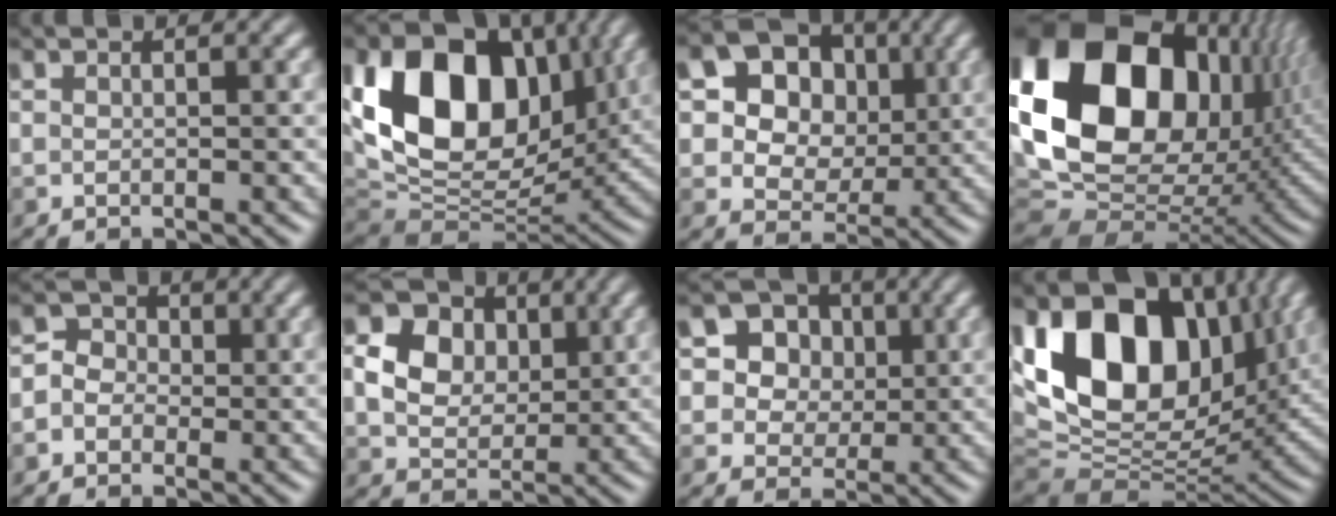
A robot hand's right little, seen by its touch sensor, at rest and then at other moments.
{"total": 15.0, "force": [4.3, 9.7, 10.6], "torque": [-0.178, 0.017, 0.071]}
{"total": 13.2, "force": [4.8, 10.4, 6.6], "torque": [-0.125, 0.031, 0.081]}
{"total": 20.8, "force": [5.7, 14.1, 14.2], "torque": [-0.313, 0.019, 0.099]}
{"total": 2.9, "force": [-0.4, 2.7, 0.9], "torque": [0.002, 0.009, -0.025]}
{"total": 10.9, "force": [3.5, 8.8, 5.3], "torque": [-0.110, 0.033, 0.062]}
{"total": 9.2, "force": [4.1, 7.2, 4.1], "torque": [-0.082, 0.013, 0.053]}
{"total": 16.9, "force": [5.9, 10.4, 12.0], "torque": [-0.219, 0.032, 0.088]}